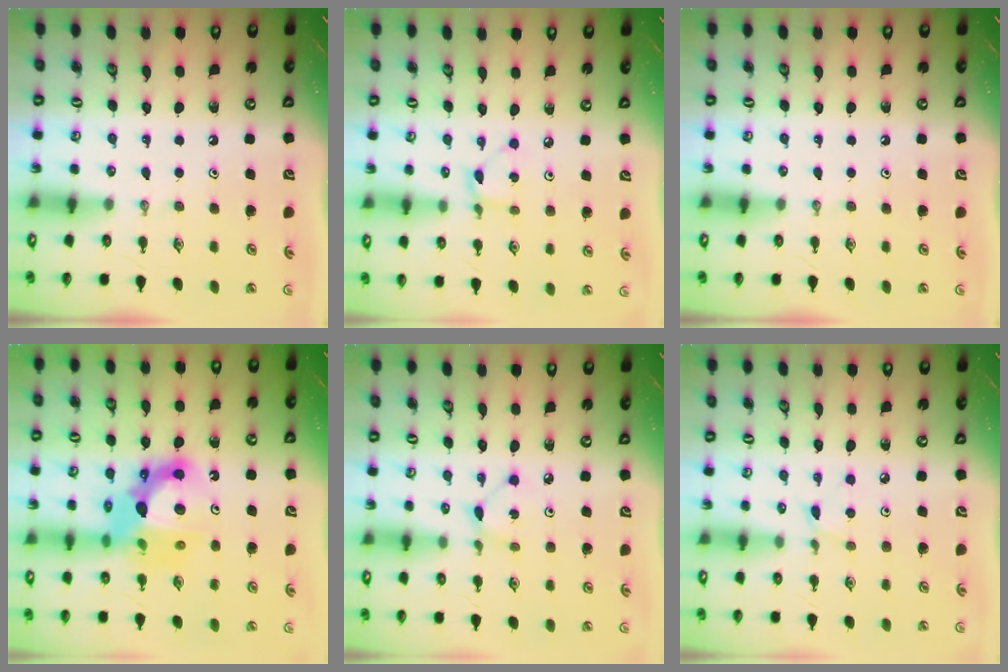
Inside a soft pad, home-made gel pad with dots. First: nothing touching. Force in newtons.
{"total": 1.8, "press": 1.8, "slide": 0.1}
{"total": 0.0}
{"total": 14.8, "press": 14.7, "slide": 1.8}
{"total": 2.9, "press": 2.9, "slide": 0.2}
{"total": 2.4, "press": 2.4, "slide": 0.3}